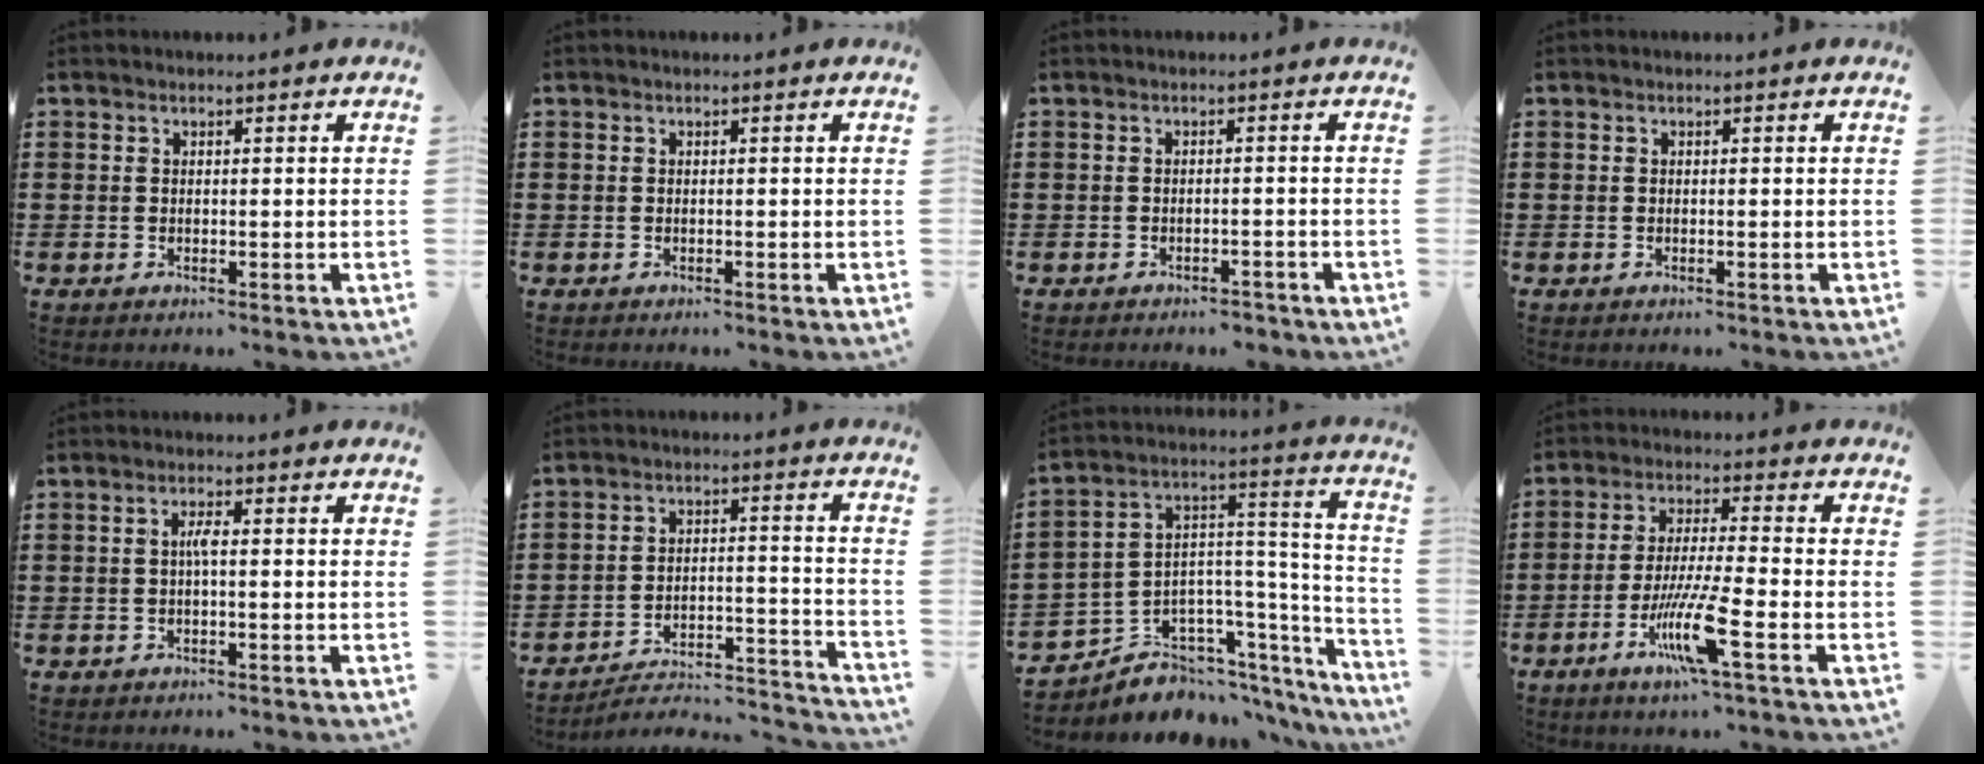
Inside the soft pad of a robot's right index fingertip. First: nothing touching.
{"total": 0.0}
{"total": 1.7, "force": [-1.7, 0.4, 0.0], "torque": [-0.008, 0.001, -0.038]}
{"total": 0.0}
{"total": 2.0, "force": [-0.2, 0.2, 2.0], "torque": [-0.040, 0.001, -0.005]}
{"total": 3.2, "force": [-3.0, 0.9, 1.0], "torque": [-0.027, -0.008, -0.068]}
{"total": 4.9, "force": [-3.1, 3.8, 0.2], "torque": [-0.018, -0.019, -0.054]}
{"total": 9.5, "force": [-4.7, 0.4, 8.3], "torque": [-0.174, -0.013, -0.092]}